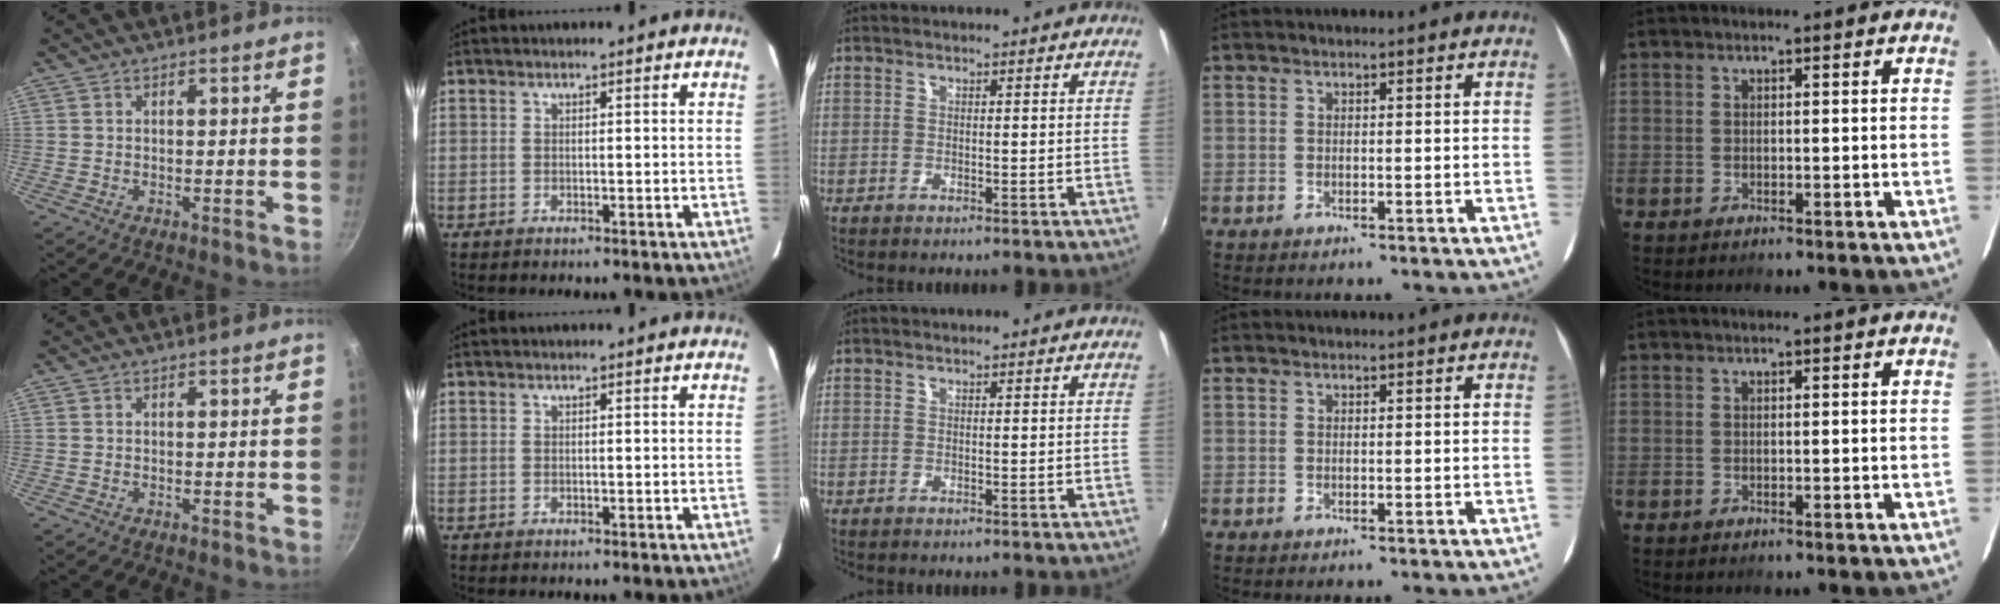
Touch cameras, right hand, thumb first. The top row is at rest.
{}